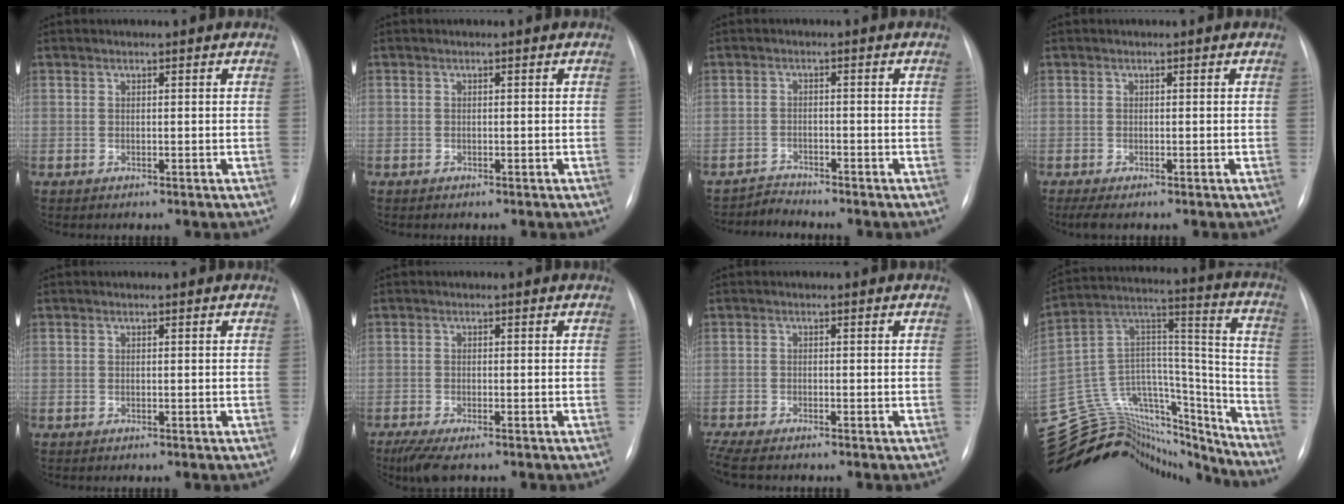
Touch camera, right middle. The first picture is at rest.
{"total": 0.0}
{"total": 2.4, "force": [-2.1, -0.3, -1.1], "torque": [0.027, -0.015, -0.039]}
{"total": 2.0, "force": [-1.4, 0.3, 1.3], "torque": [-0.024, -0.009, -0.024]}
{"total": 0.0}
{"total": 4.5, "force": [-3.3, 0.8, 2.9], "torque": [-0.057, -0.014, -0.055]}
{"total": 5.7, "force": [-4.9, 0.7, 2.9], "torque": [-0.054, -0.008, -0.081]}
{"total": 34.0, "force": [-30.8, 10.4, 10.0], "torque": [-0.194, 0.034, -0.458]}